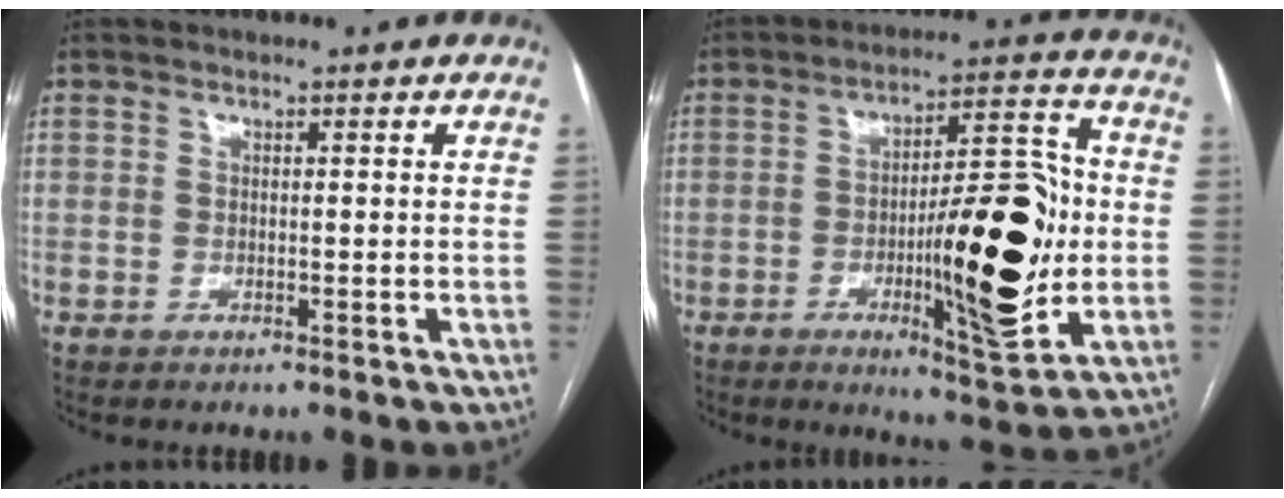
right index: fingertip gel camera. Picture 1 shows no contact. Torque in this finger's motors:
{"motor_torque": [1.19, 0.46, 0.47, 0.20]}